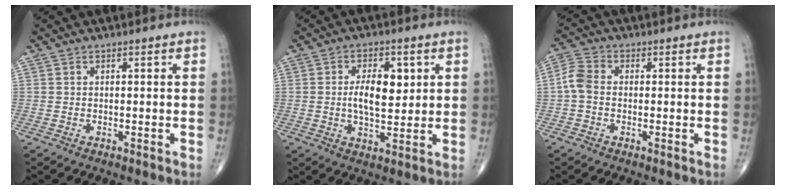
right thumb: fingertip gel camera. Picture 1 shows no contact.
{"total": 8.4, "force": [1.4, 4.3, 7.1], "torque": [-0.100, -0.009, 0.025]}
{"total": 4.5, "force": [-0.4, 3.2, 3.2], "torque": [-0.067, 0.013, -0.019]}